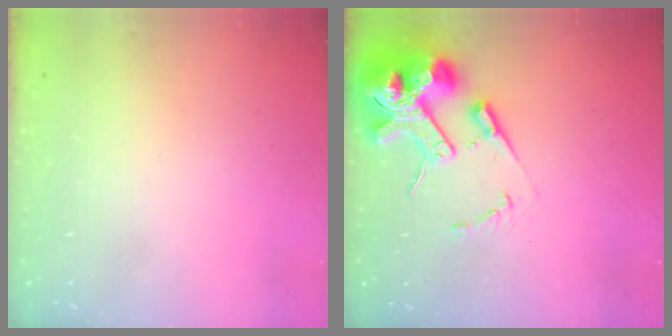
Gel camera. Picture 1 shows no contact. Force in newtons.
{"total": 15.8, "press": 15.6, "slide": 2.2}